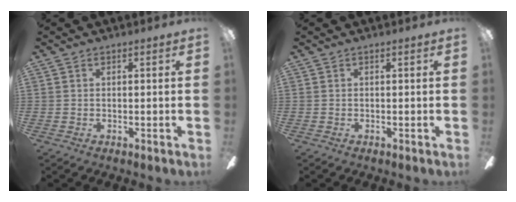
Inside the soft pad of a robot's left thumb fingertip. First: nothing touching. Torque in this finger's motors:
{"motor_torque": [0.00, 0.00, 0.02, -0.02, 0.00]}